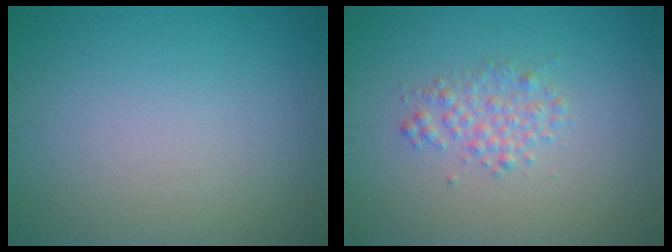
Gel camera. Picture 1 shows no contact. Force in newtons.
{"total": 2.0, "press": 2.0, "slide": 0.0}